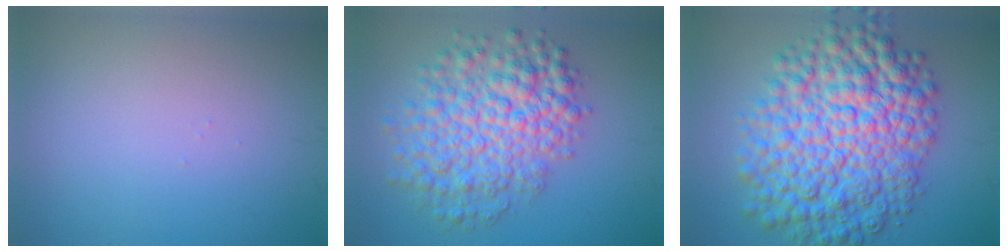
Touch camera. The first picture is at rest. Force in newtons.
{"total": 7.4, "press": 7.4, "slide": 0.2}
{"total": 12.0, "press": 11.9, "slide": 0.2}